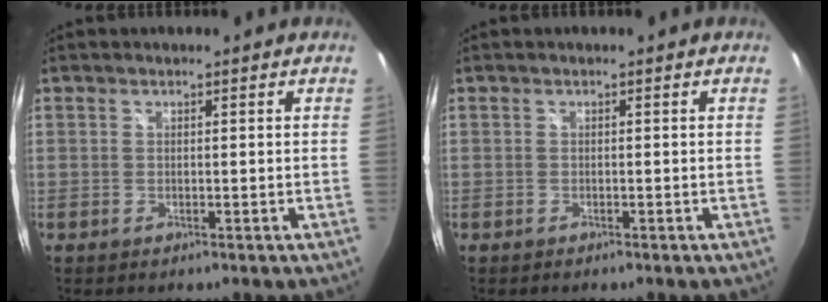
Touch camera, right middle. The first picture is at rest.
{"total": 0.0}